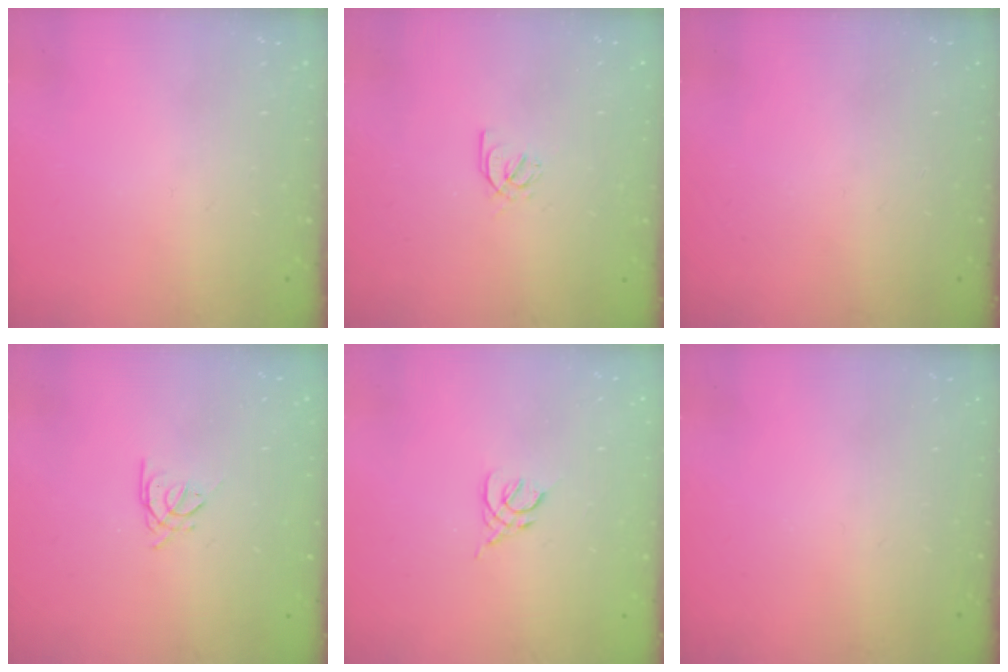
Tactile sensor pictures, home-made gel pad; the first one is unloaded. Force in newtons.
{"total": 2.6, "press": 2.6, "slide": 0.4}
{"total": 0.0}
{"total": 1.9, "press": 1.9, "slide": 0.4}
{"total": 2.8, "press": 2.8, "slide": 0.7}
{"total": 0.0}